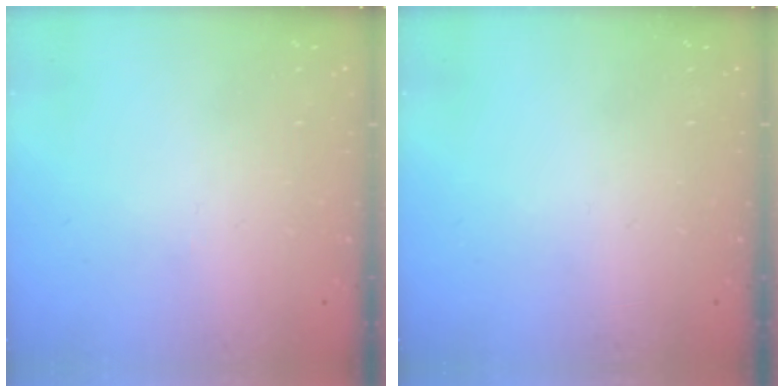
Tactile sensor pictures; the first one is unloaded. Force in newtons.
{"total": 0.0}